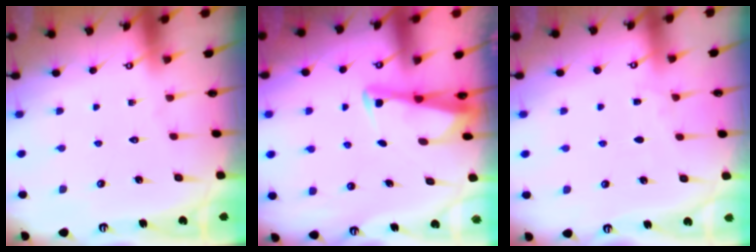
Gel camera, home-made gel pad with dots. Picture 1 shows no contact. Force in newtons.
{"total": 3.0, "press": 2.9, "slide": 0.3}
{"total": 2.6, "press": 2.5, "slide": 0.4}